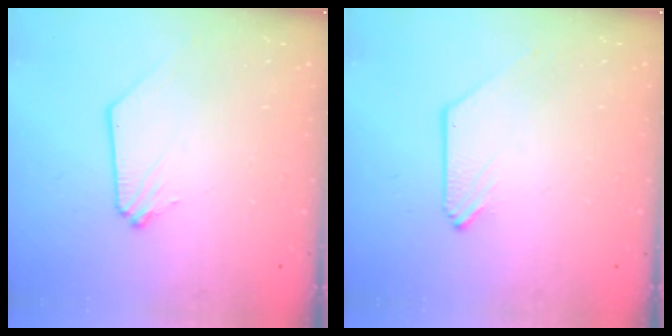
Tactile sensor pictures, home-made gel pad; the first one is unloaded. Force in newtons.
{"total": 0.0}